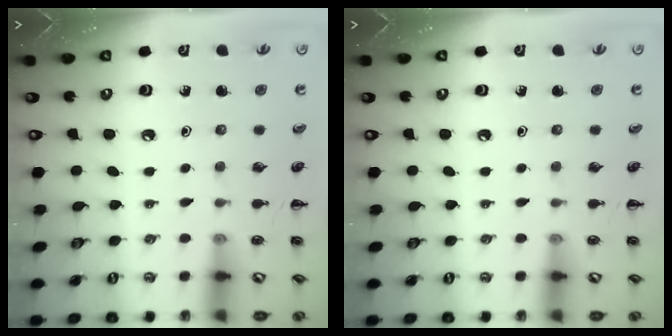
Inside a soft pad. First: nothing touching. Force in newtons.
{"total": 0.0}